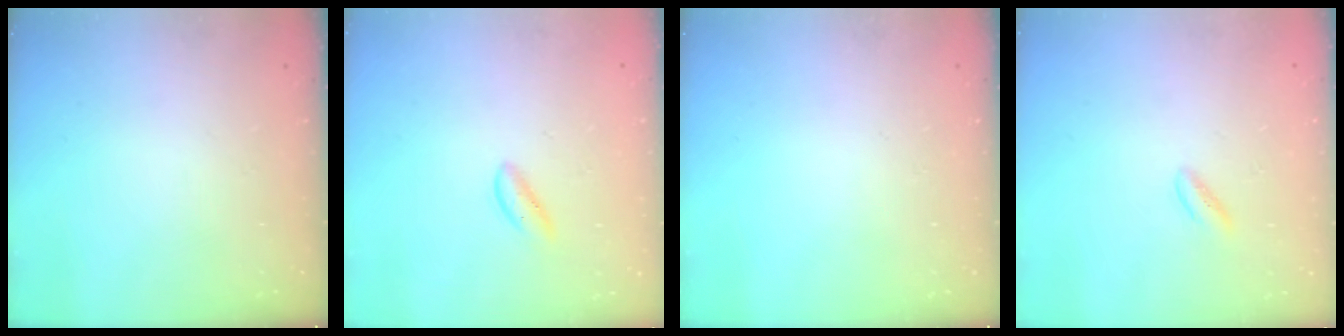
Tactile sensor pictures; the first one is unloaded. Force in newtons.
{"total": 1.3, "press": 1.3, "slide": 0.3}
{"total": 0.0}
{"total": 1.3, "press": 1.1, "slide": 0.6}